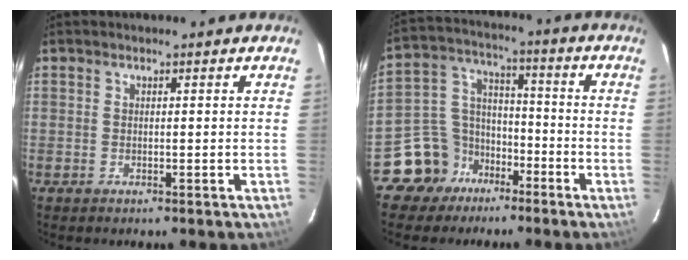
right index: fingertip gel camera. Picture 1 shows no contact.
{"total": 10.6, "force": [-7.0, 7.8, 1.4], "torque": [-0.046, 0.053, -0.126]}